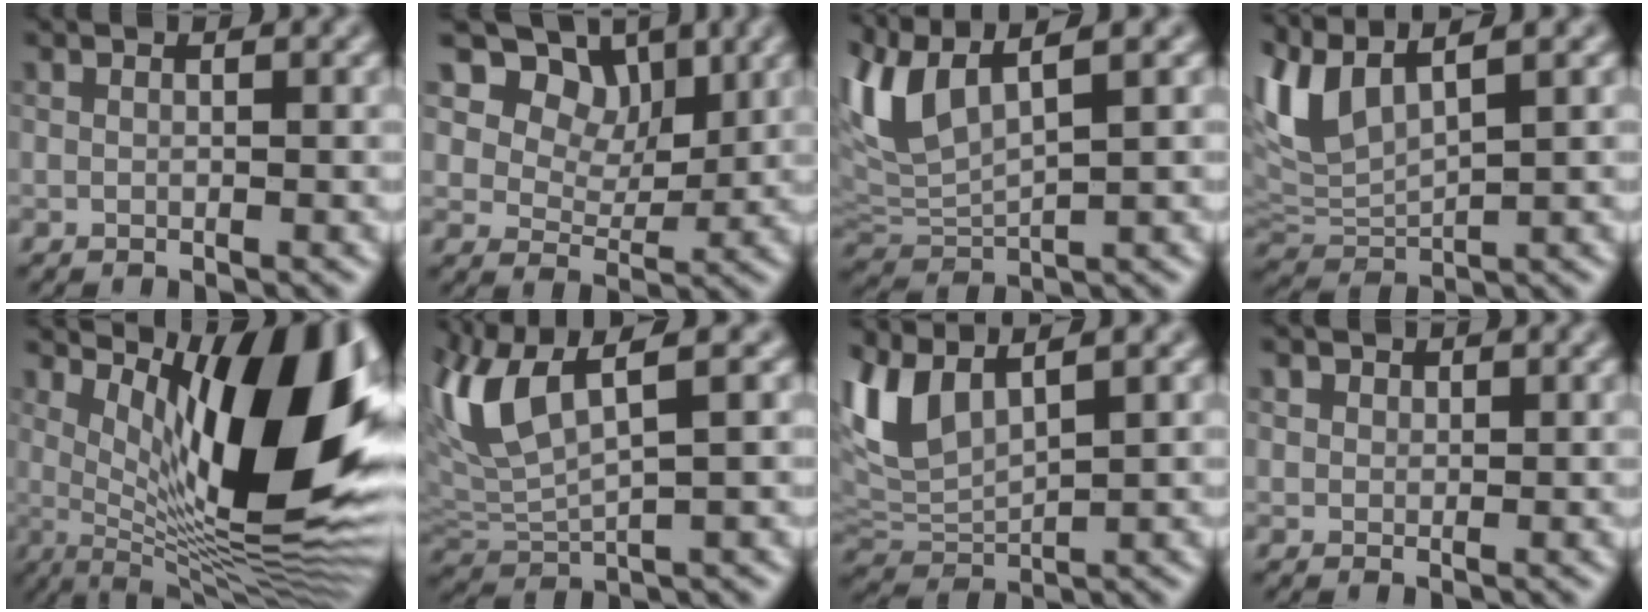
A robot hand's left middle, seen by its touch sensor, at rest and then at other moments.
{"total": 7.3, "force": [3.6, 5.4, 3.2], "torque": [-0.064, -0.005, 0.077]}
{"total": 5.4, "force": [1.7, 2.0, 4.7], "torque": [-0.121, 0.014, 0.041]}
{"total": 5.0, "force": [1.8, 2.0, 4.1], "torque": [-0.119, 0.014, 0.046]}
{"total": 14.7, "force": [3.9, 4.2, 13.5], "torque": [-0.180, 0.000, 0.071]}
{"total": 6.7, "force": [1.5, 2.3, 6.1], "torque": [-0.146, 0.014, 0.035]}
{"total": 5.2, "force": [1.7, 2.4, 4.2], "torque": [-0.122, 0.012, 0.043]}
{"total": 1.6, "force": [1.1, 1.2, 0.2], "torque": [-0.024, -0.003, 0.034]}